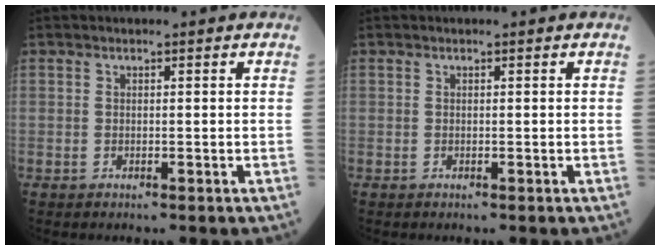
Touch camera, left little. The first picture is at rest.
{"total": 0.0}